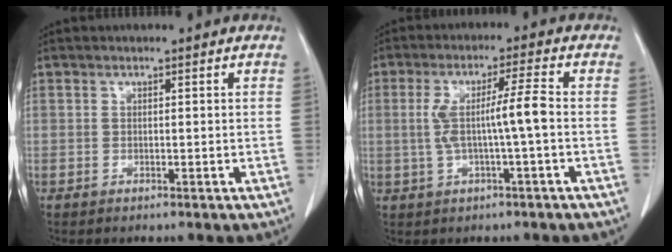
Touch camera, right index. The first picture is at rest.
{"total": 6.7, "force": [-0.3, -0.3, 6.7], "torque": [-0.133, 0.016, 0.000]}